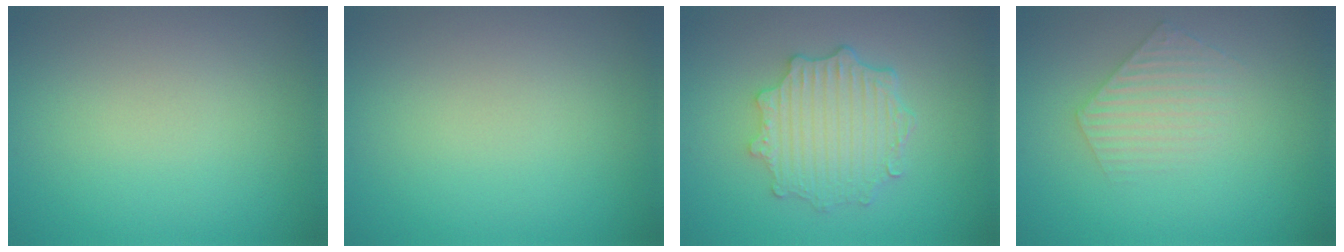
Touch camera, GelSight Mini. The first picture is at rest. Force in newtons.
{"total": 0.0}
{"total": 4.6, "press": 3.8, "slide": 2.7}
{"total": 2.2, "press": 2.1, "slide": 0.4}